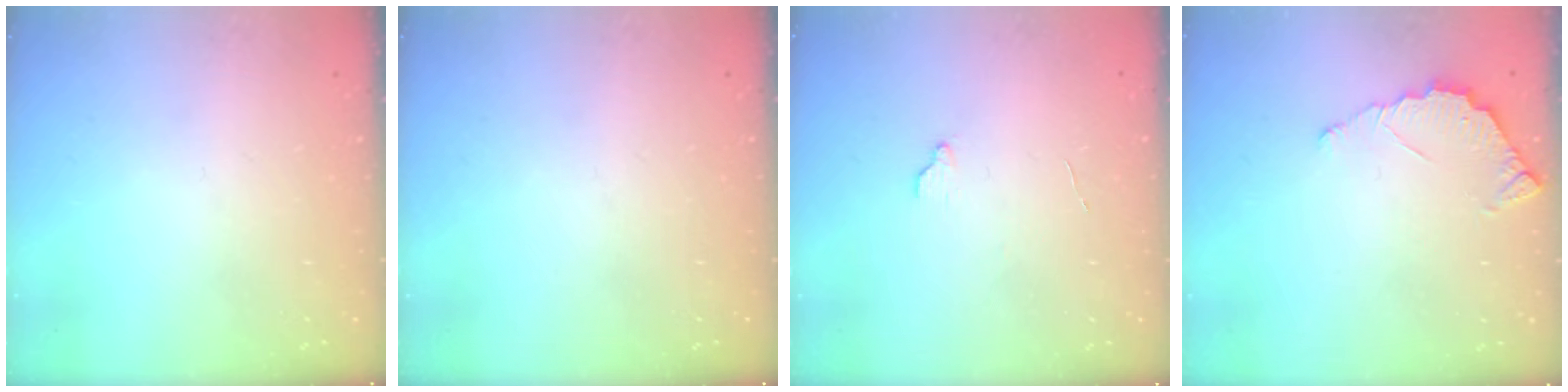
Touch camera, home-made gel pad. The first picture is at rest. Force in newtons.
{"total": 0.0}
{"total": 3.4, "press": 3.4, "slide": 0.2}
{"total": 3.9, "press": 3.8, "slide": 0.3}